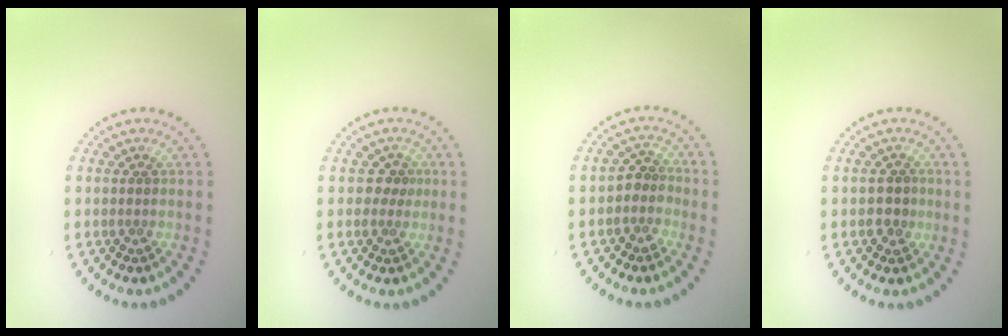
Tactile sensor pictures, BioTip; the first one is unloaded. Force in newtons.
{"total": 1.4, "press": 1.2, "slide": 0.7}
{"total": 2.0, "press": 1.6, "slide": 1.2}
{"total": 1.9, "press": 1.8, "slide": 0.6}